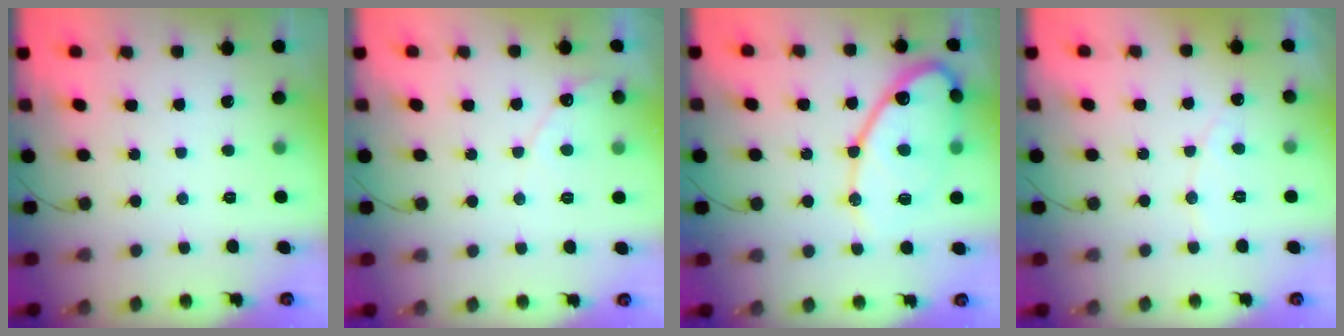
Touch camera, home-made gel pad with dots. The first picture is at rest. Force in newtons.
{"total": 5.2, "press": 5.2, "slide": 0.5}
{"total": 16.6, "press": 16.6, "slide": 1.3}
{"total": 4.1, "press": 4.1, "slide": 0.3}